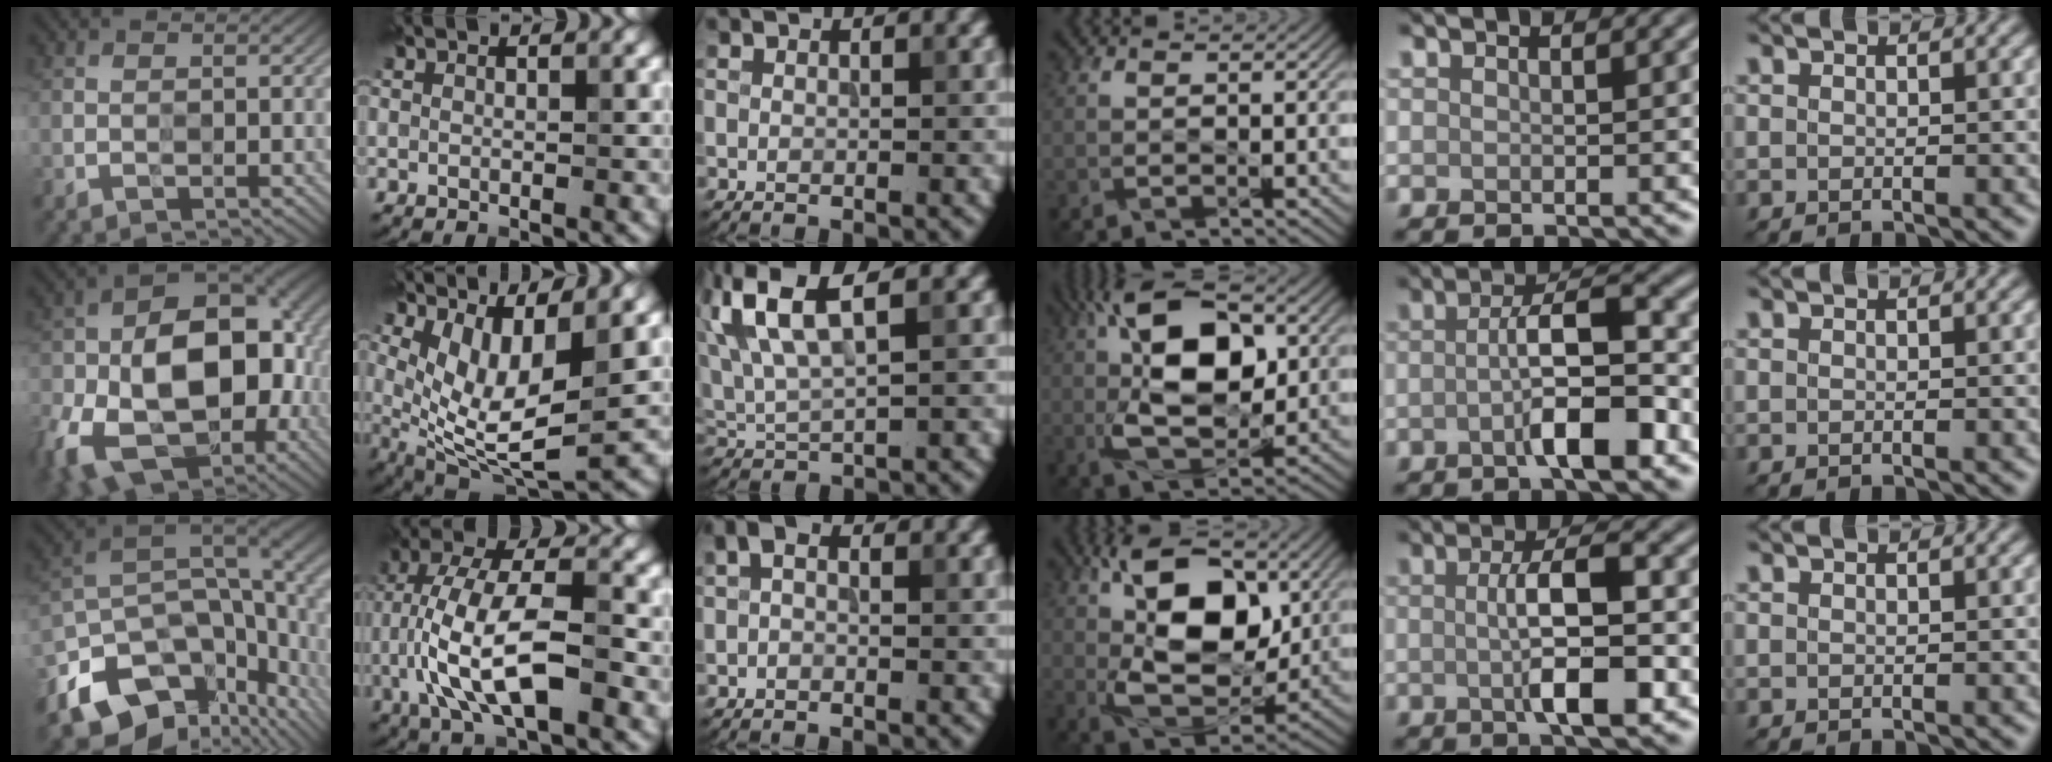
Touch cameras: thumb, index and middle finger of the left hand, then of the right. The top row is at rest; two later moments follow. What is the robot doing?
{"motion": "wipe", "object": "glasses"}